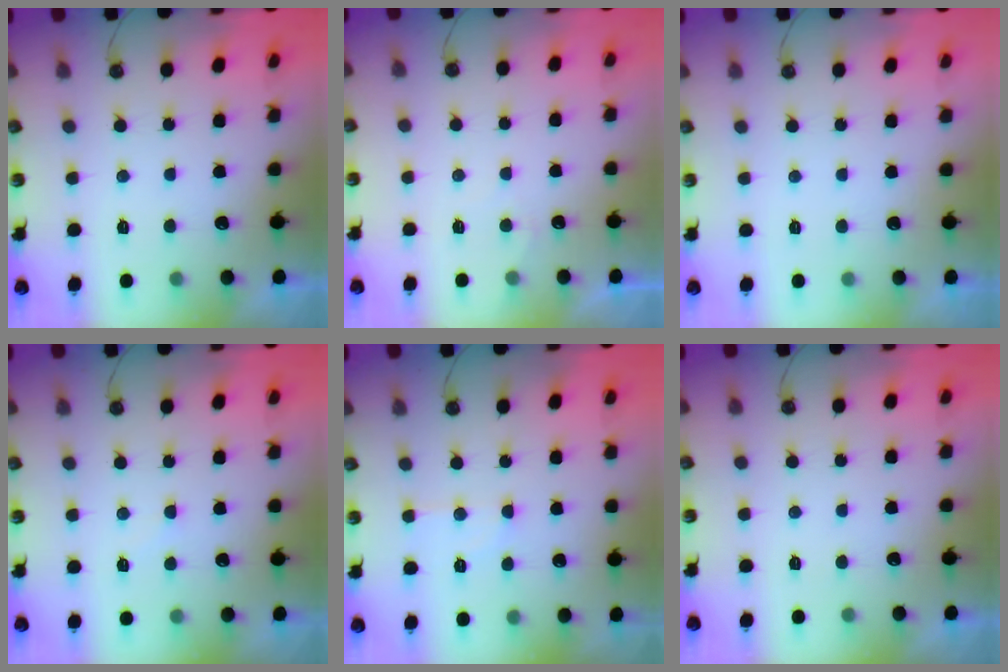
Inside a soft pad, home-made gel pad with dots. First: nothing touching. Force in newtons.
{"total": 3.6, "press": 3.6, "slide": 0.5}
{"total": 0.0}
{"total": 3.1, "press": 3.1, "slide": 0.4}
{"total": 6.2, "press": 6.2, "slide": 0.3}
{"total": 0.0}